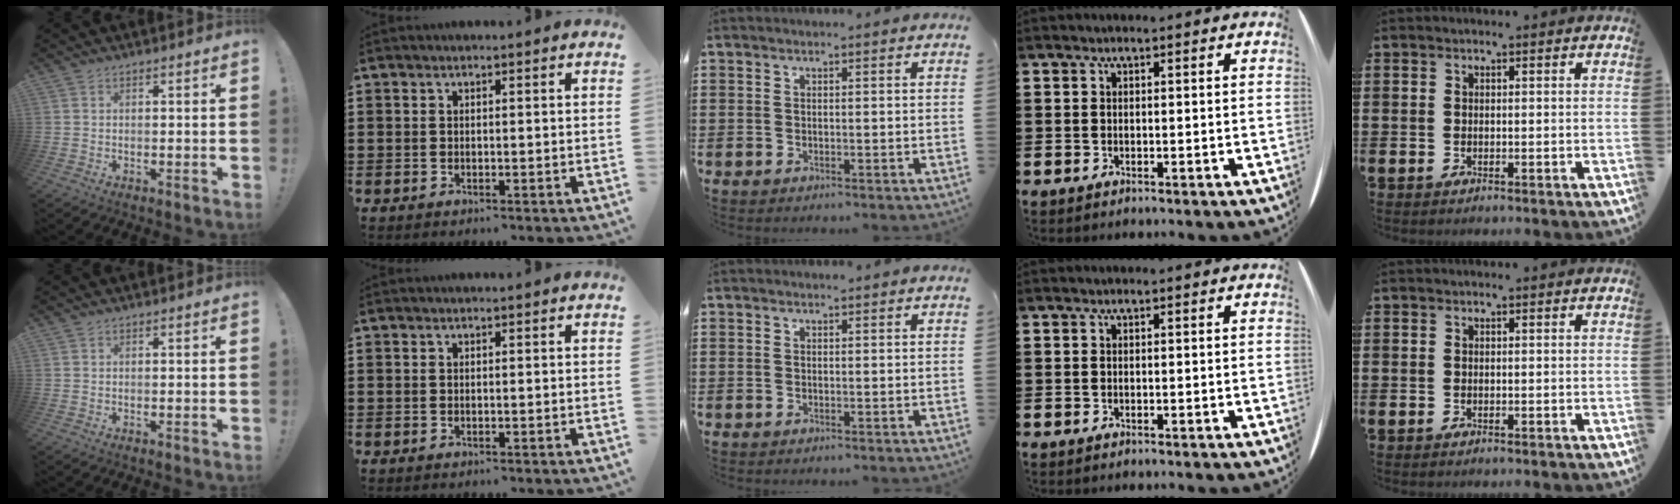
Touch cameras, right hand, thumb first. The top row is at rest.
{}